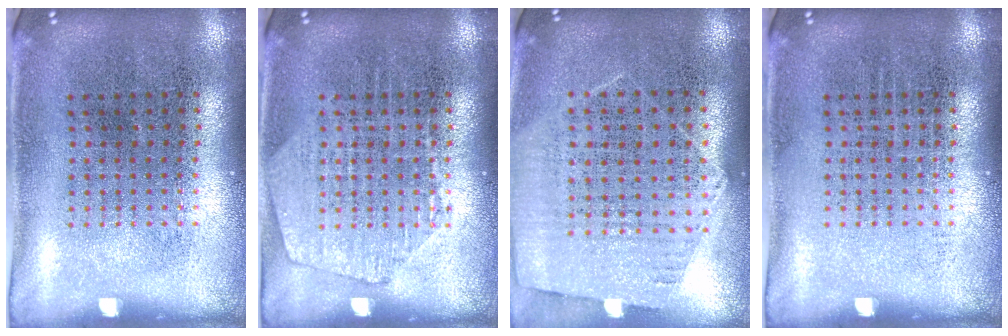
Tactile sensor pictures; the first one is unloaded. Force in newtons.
{"total": 1.5, "press": 1.5, "slide": 0.3}
{"total": 1.2, "press": 1.1, "slide": 0.5}
{"total": 0.0}